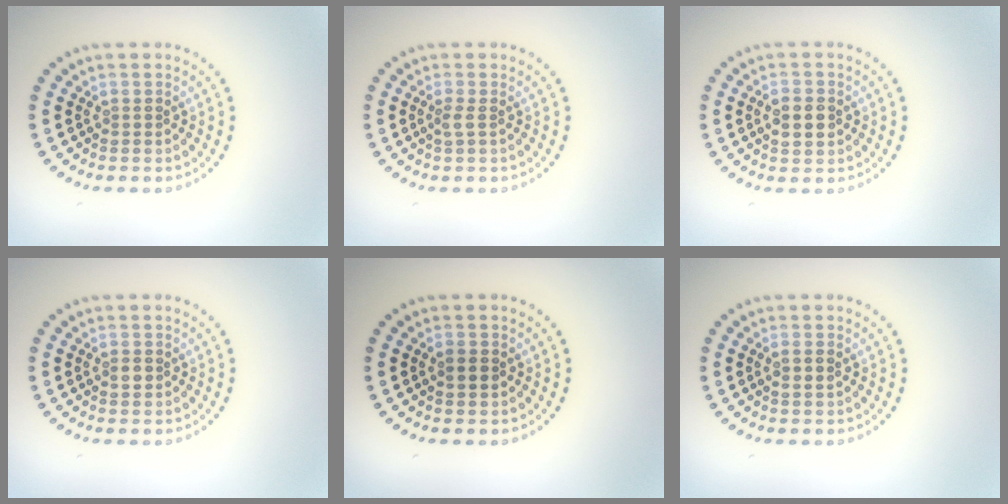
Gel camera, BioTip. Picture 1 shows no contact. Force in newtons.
{"total": 1.0, "press": 0.7, "slide": 0.7}
{"total": 2.6, "press": 2.6, "slide": 0.1}
{"total": 1.2, "press": 1.2, "slide": 0.2}
{"total": 1.7, "press": 1.7, "slide": 0.1}
{"total": 1.1, "press": 1.1, "slide": 0.3}